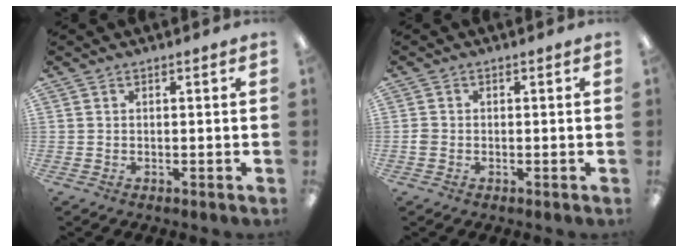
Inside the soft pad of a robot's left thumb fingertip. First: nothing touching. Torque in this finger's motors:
{"motor_torque": [0.00, 0.00, 0.01, -0.03, 0.00]}